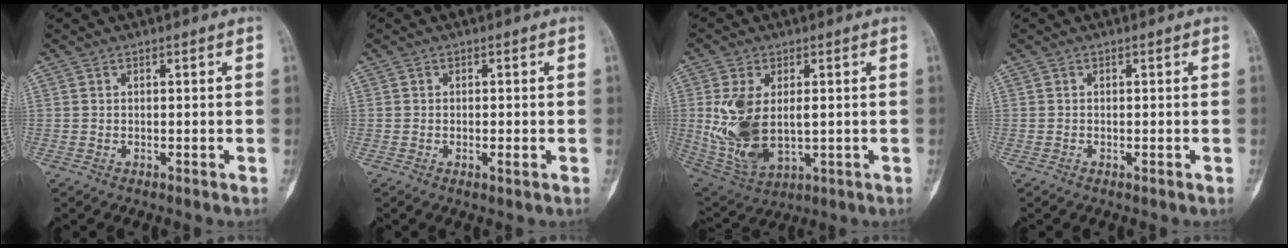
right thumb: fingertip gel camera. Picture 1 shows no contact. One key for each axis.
{"total": 1.5, "fx": -0.4, "fy": 0.5, "fz": 1.4, "tx": -0.024, "ty": 0.000, "tz": -0.005}
{"total": 13.6, "fx": 0.5, "fy": 8.0, "fz": 11.0, "tx": -0.221, "ty": -0.011, "tz": 0.032}
{"total": 0.0}